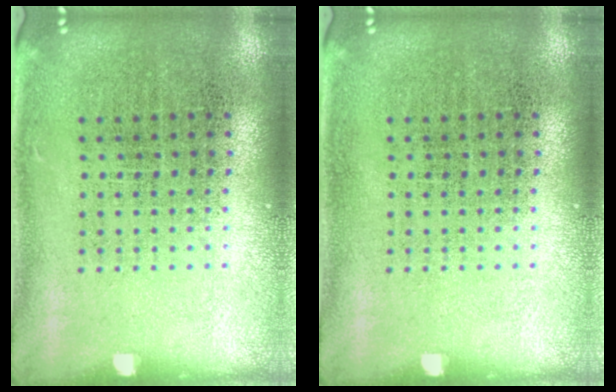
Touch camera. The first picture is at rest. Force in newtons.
{"total": 0.0}